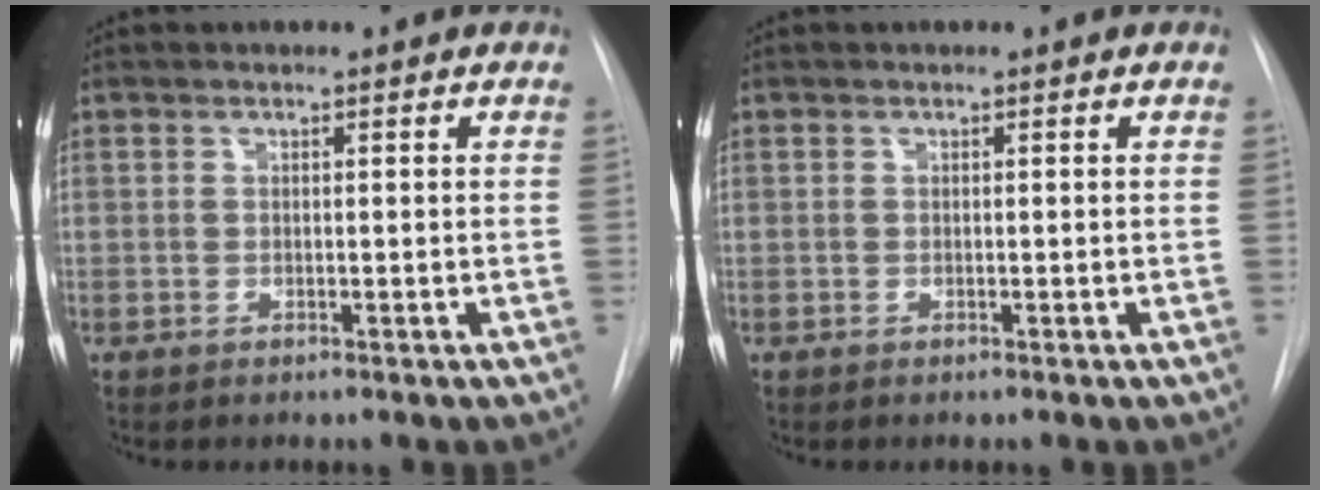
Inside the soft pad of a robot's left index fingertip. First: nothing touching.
{"total": 0.0}